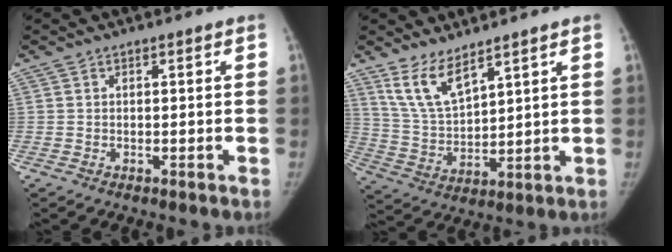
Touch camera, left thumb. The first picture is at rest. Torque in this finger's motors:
{"motor_torque": [0.35, 0.02, 0.96, -0.75, 0.04]}